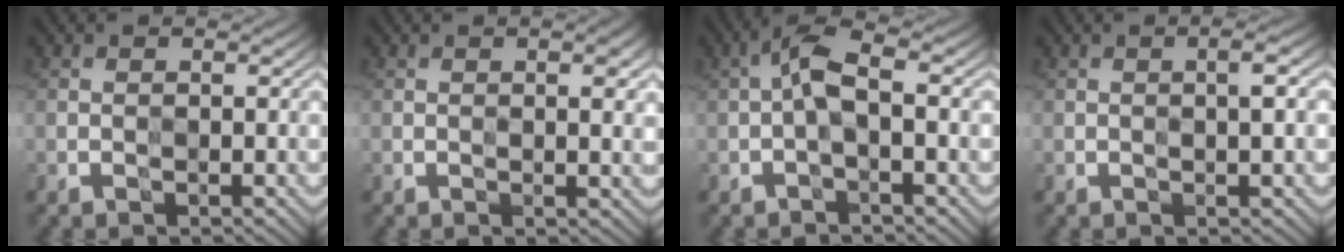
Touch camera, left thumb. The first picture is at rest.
{"total": 2.6, "force": [0.7, 0.4, 2.5], "torque": [-0.037, 0.002, 0.011]}
{"total": 3.9, "force": [-0.3, 1.4, 3.6], "torque": [-0.079, 0.015, -0.016]}
{"total": 1.9, "force": [0.4, 0.1, 1.9], "torque": [-0.031, 0.006, 0.002]}